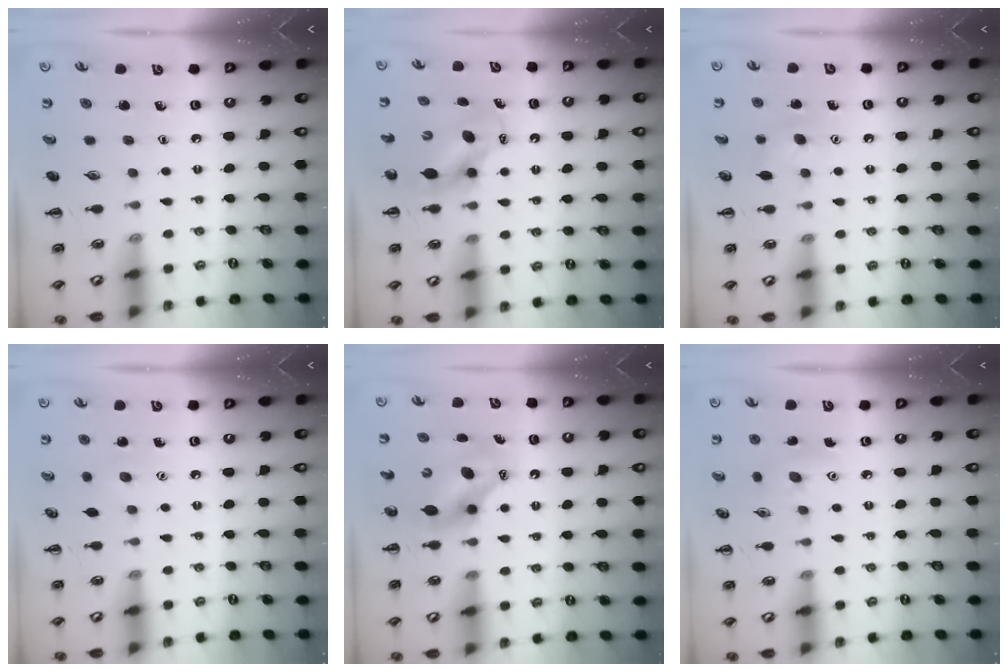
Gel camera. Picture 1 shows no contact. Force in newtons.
{"total": 6.5, "press": 6.4, "slide": 1.0}
{"total": 4.3, "press": 4.2, "slide": 1.0}
{"total": 3.3, "press": 3.2, "slide": 0.9}
{"total": 7.2, "press": 7.0, "slide": 1.6}
{"total": 4.6, "press": 4.4, "slide": 1.2}